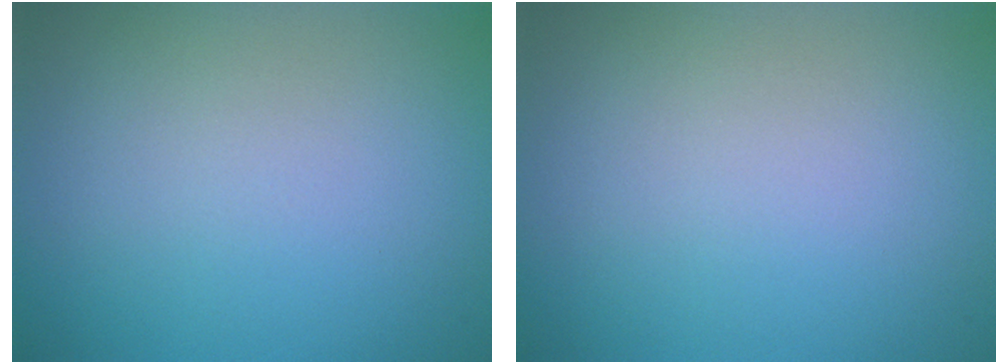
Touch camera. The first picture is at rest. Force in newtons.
{"total": 0.0}